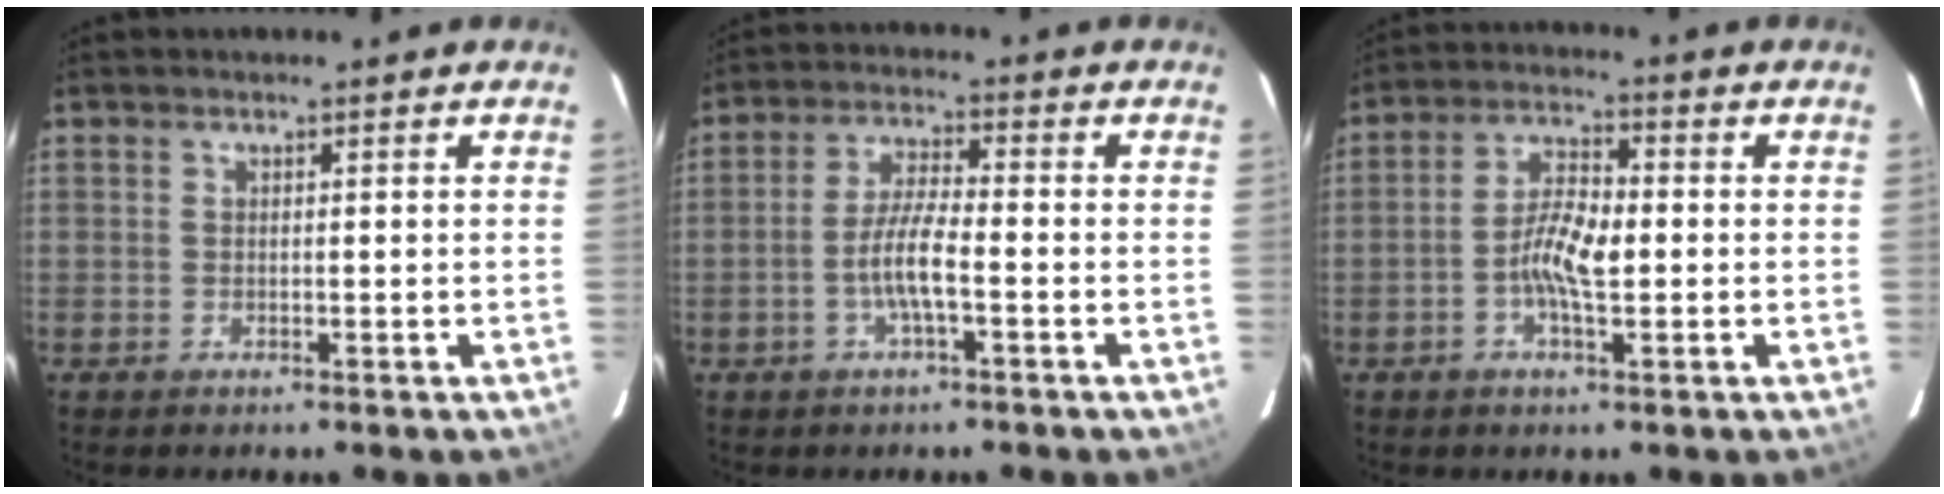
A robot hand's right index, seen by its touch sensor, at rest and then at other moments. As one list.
[{"total": 5.9, "force": [-2.1, 0.7, 5.5], "torque": [-0.112, 0.006, -0.042]}, {"total": 6.7, "force": [-1.3, 2.2, 6.2], "torque": [-0.121, 0.012, -0.028]}]